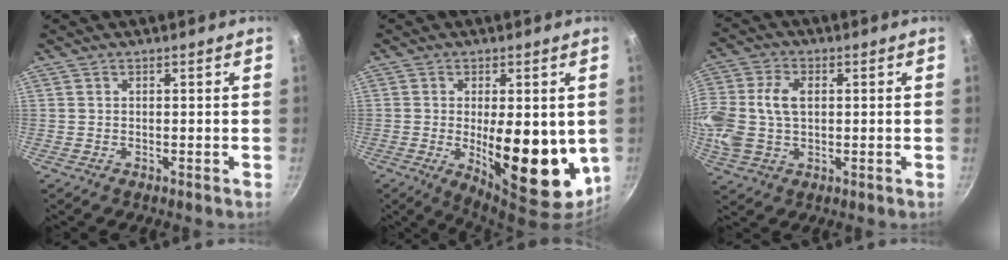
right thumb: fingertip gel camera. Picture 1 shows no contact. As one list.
[{"total": 17.2, "force": [-1.2, 7.1, 15.6], "torque": [-0.199, -0.024, -0.004]}, {"total": 14.9, "force": [1.3, 10.5, 10.5], "torque": [-0.244, 0.023, 0.022]}]